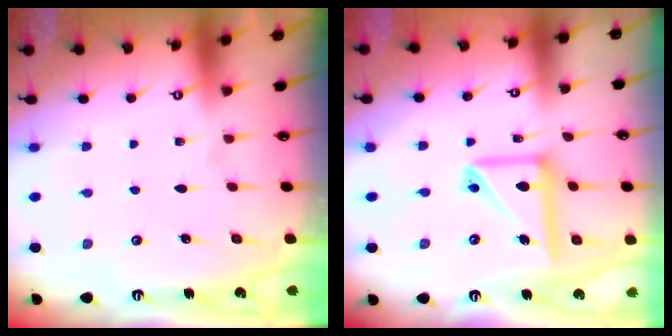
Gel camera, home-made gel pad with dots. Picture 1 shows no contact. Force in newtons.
{"total": 14.0, "press": 13.9, "slide": 1.9}